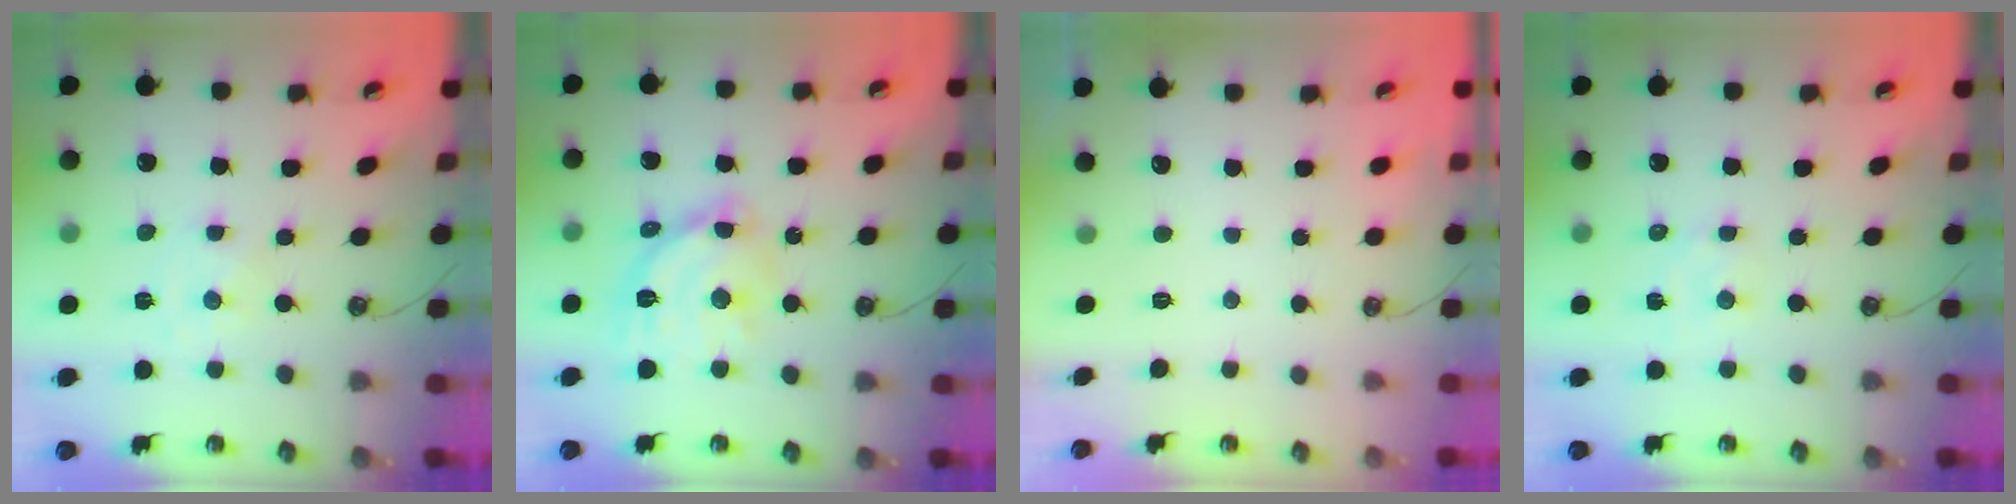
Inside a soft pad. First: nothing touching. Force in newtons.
{"total": 15.1, "press": 15.1, "slide": 1.3}
{"total": 0.0}
{"total": 2.6, "press": 2.6, "slide": 0.4}